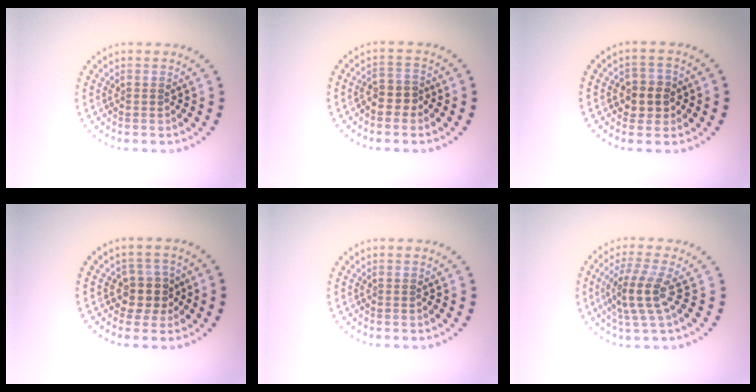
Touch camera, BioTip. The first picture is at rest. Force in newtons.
{"total": 2.5, "press": 2.2, "slide": 1.1}
{"total": 2.9, "press": 2.8, "slide": 0.7}
{"total": 2.9, "press": 2.6, "slide": 1.3}
{"total": 0.0}
{"total": 3.8, "press": 3.1, "slide": 2.2}